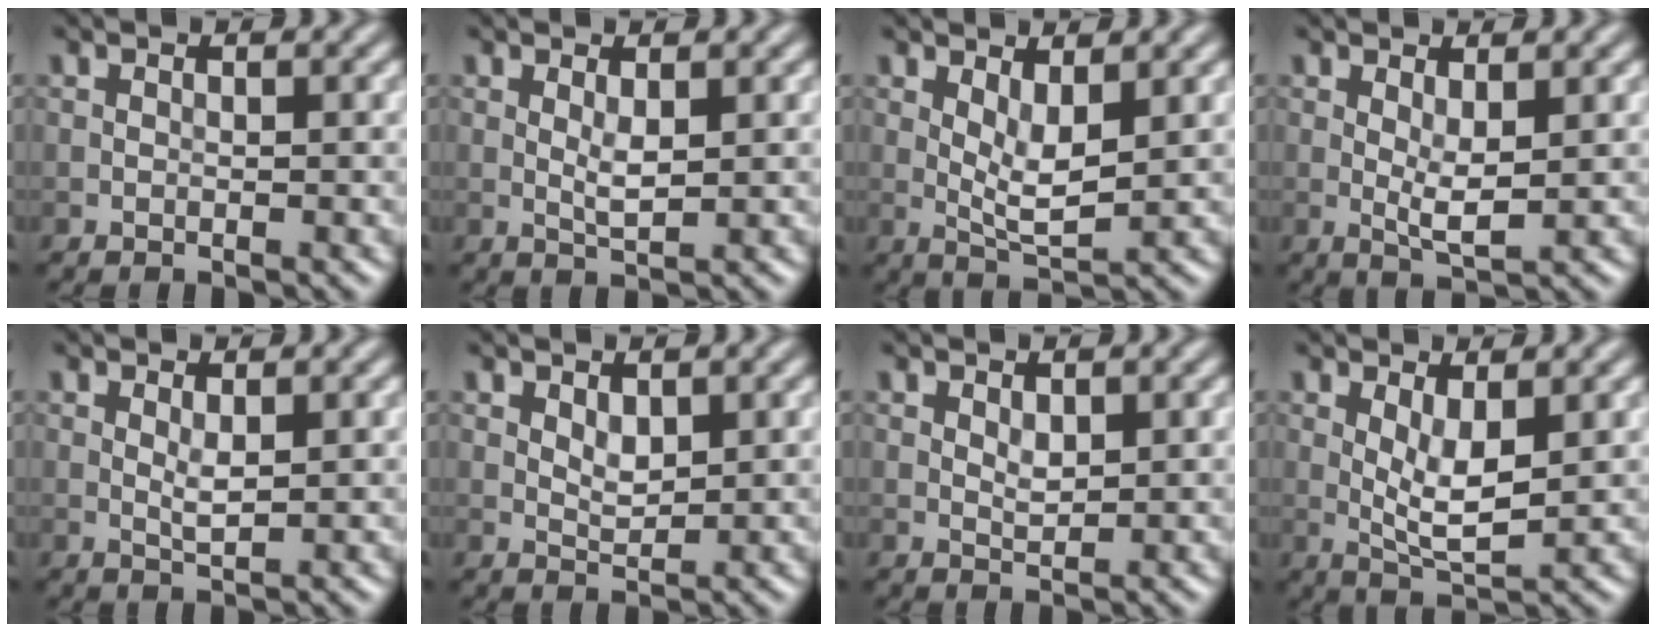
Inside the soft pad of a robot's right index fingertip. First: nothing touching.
{"total": 1.6, "force": [0.5, 0.4, 1.4], "torque": [-0.032, -0.004, 0.011]}
{"total": 3.1, "force": [1.0, 1.0, 2.8], "torque": [-0.057, -0.011, 0.021]}
{"total": 2.4, "force": [0.6, 0.6, 2.2], "torque": [-0.045, -0.007, 0.013]}
{"total": 1.3, "force": [0.5, 0.3, 1.2], "torque": [-0.027, -0.004, 0.010]}
{"total": 1.6, "force": [0.8, 0.9, 1.2], "torque": [-0.024, -0.004, 0.018]}
{"total": 1.2, "force": [0.6, 0.6, 0.9], "torque": [-0.018, -0.003, 0.013]}
{"total": 3.8, "force": [0.7, 1.2, 3.5], "torque": [-0.069, -0.007, 0.019]}